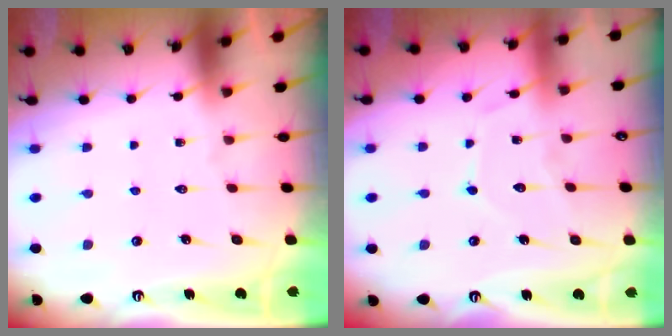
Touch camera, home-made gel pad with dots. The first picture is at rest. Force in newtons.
{"total": 8.5, "press": 8.5, "slide": 0.7}